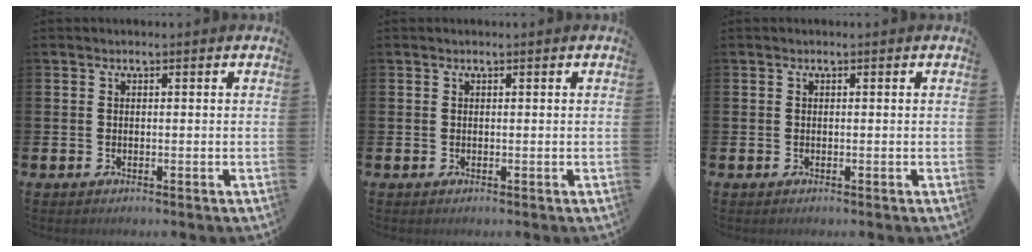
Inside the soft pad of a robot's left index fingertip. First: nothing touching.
{"total": 0.0}
{"total": 0.0}